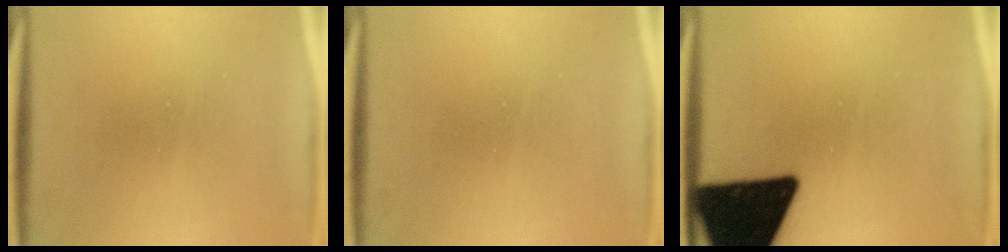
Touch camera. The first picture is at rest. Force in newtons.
{"total": 0.0}
{"total": 20.3}